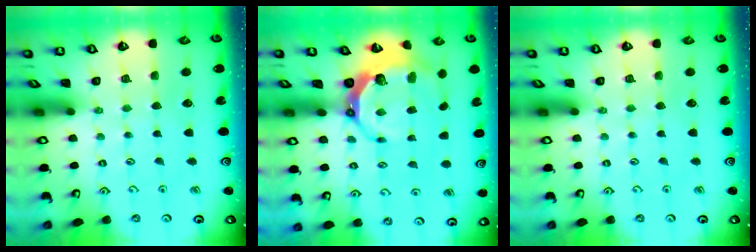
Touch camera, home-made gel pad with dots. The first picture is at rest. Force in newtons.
{"total": 7.6, "press": 6.2, "slide": 4.3}
{"total": 0.0}